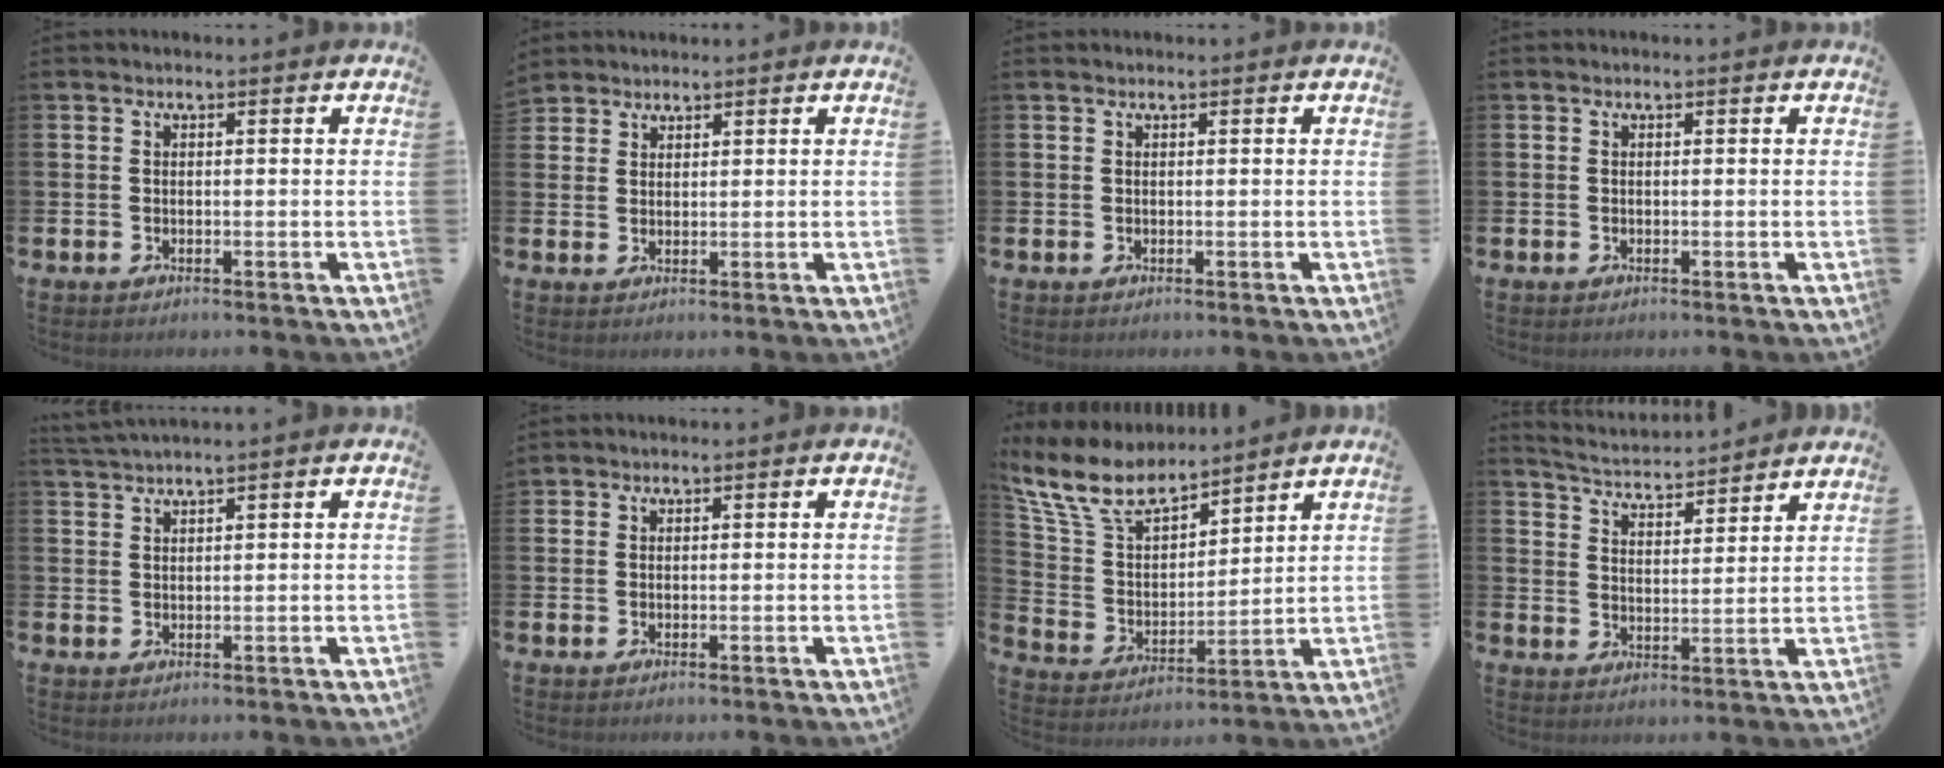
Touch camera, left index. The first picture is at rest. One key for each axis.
{"total": 2.6, "fx": 2.5, "fy": 0.8, "fz": -0.3, "tx": 0.010, "ty": -0.009, "tz": 0.046}
{"total": 0.0}
{"total": 0.0}
{"total": 2.0, "fx": 2.0, "fy": -0.5, "fz": 0.0, "tx": -0.007, "ty": -0.004, "tz": 0.039}
{"total": 1.2, "fx": 1.2, "fy": 0.4, "fz": -0.1, "tx": 0.010, "ty": -0.001, "tz": 0.020}
{"total": 10.1, "fx": 8.8, "fy": 3.5, "fz": 3.4, "tx": -0.114, "ty": -0.046, "tz": 0.162}
{"total": 4.2, "fx": 4.2, "fy": 0.1, "fz": 0.2, "tx": -0.026, "ty": -0.038, "tz": 0.069}